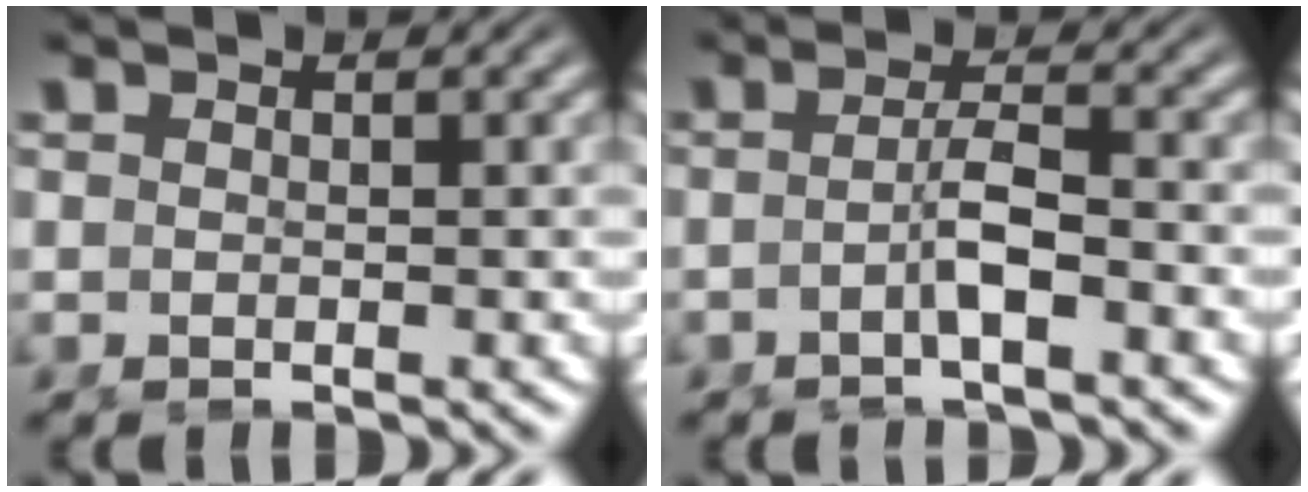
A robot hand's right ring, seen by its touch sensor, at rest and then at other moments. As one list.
[{"total": 2.5, "force": [-1.3, -0.4, 2.1], "torque": [-0.033, -0.004, -0.021]}]